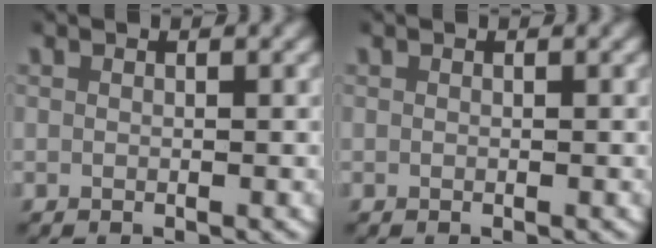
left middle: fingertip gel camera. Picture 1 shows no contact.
{"total": 0.0}